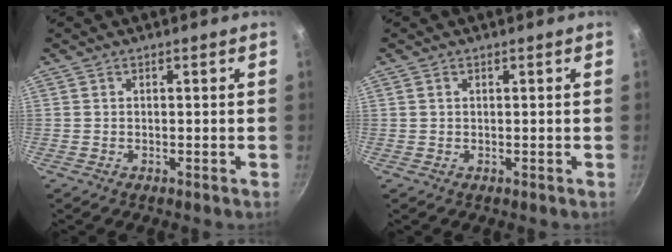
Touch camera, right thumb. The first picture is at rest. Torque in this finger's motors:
{"motor_torque": [-0.06, -0.18, -0.17, 0.05, 0.04]}